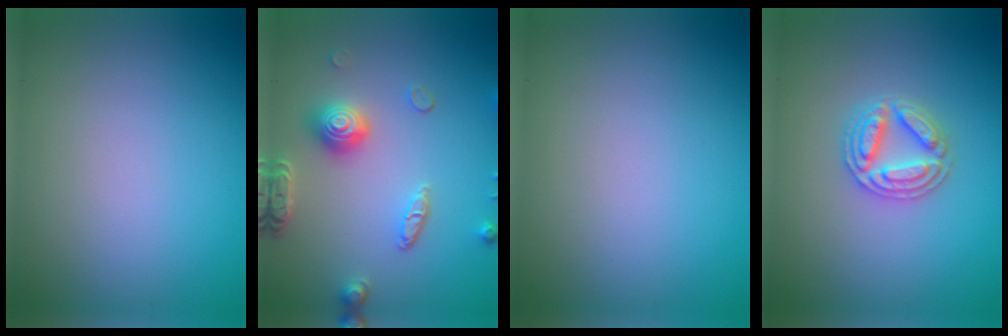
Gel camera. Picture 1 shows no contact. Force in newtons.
{"total": 4.1, "press": 3.5, "slide": 2.1}
{"total": 0.0}
{"total": 3.7, "press": 3.6, "slide": 0.6}